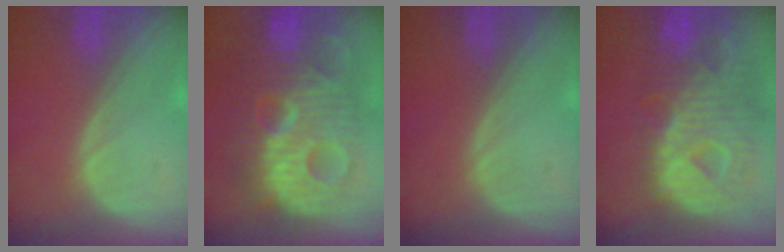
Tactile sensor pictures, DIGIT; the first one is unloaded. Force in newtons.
{"total": 13.7, "press": 13.6, "slide": 1.1}
{"total": 0.0}
{"total": 12.8, "press": 11.0, "slide": 6.6}